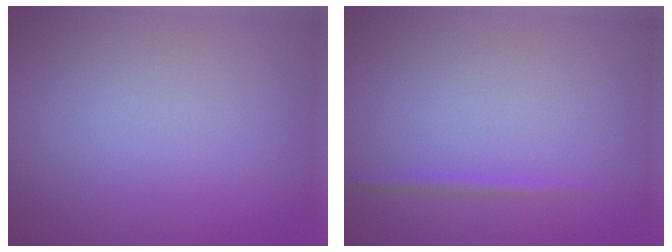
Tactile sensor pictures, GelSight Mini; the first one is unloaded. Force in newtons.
{"total": 0.8, "press": 0.8, "slide": 0.1}